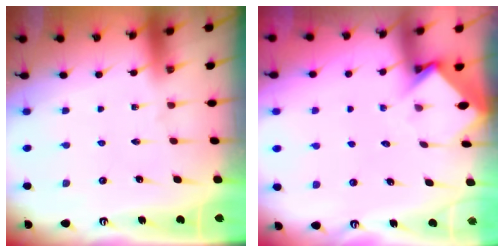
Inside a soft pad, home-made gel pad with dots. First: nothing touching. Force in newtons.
{"total": 3.6, "press": 3.6, "slide": 0.2}